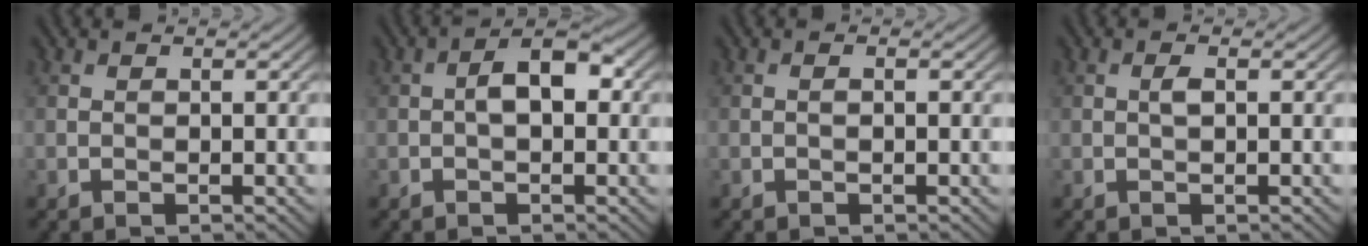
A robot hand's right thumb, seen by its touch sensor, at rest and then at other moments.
{"total": 4.1, "force": [0.0, 2.1, 3.6], "torque": [-0.057, 0.009, -0.006]}
{"total": 0.5, "force": [-0.1, 0.0, 0.5], "torque": [-0.009, 0.001, -0.004]}
{"total": 1.0, "force": [0.1, 0.2, 1.0], "torque": [-0.021, 0.002, 0.001]}